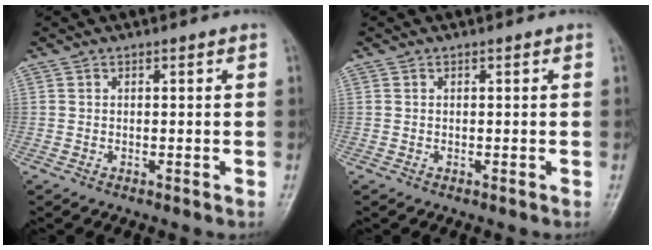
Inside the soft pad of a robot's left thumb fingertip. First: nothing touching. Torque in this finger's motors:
{"motor_torque": [-0.02, 0.03, -0.17, -0.01, 0.00]}